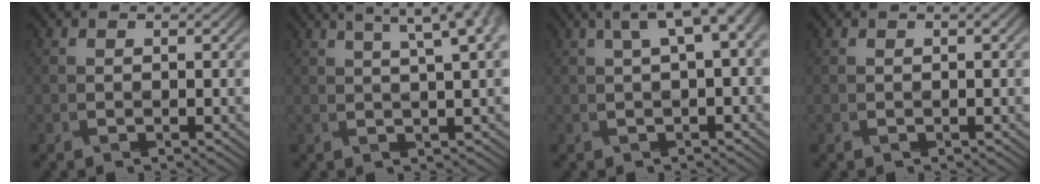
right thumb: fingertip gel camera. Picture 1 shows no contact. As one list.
[{"total": 7.5, "force": [4.1, 1.1, 6.1], "torque": [-0.086, 0.026, 0.052]}, {"total": 6.9, "force": [2.0, 2.2, 6.3], "torque": [-0.118, 0.012, 0.035]}, {"total": 1.0, "force": [0.0, 0.5, 0.9], "torque": [-0.020, -0.003, 0.001]}]